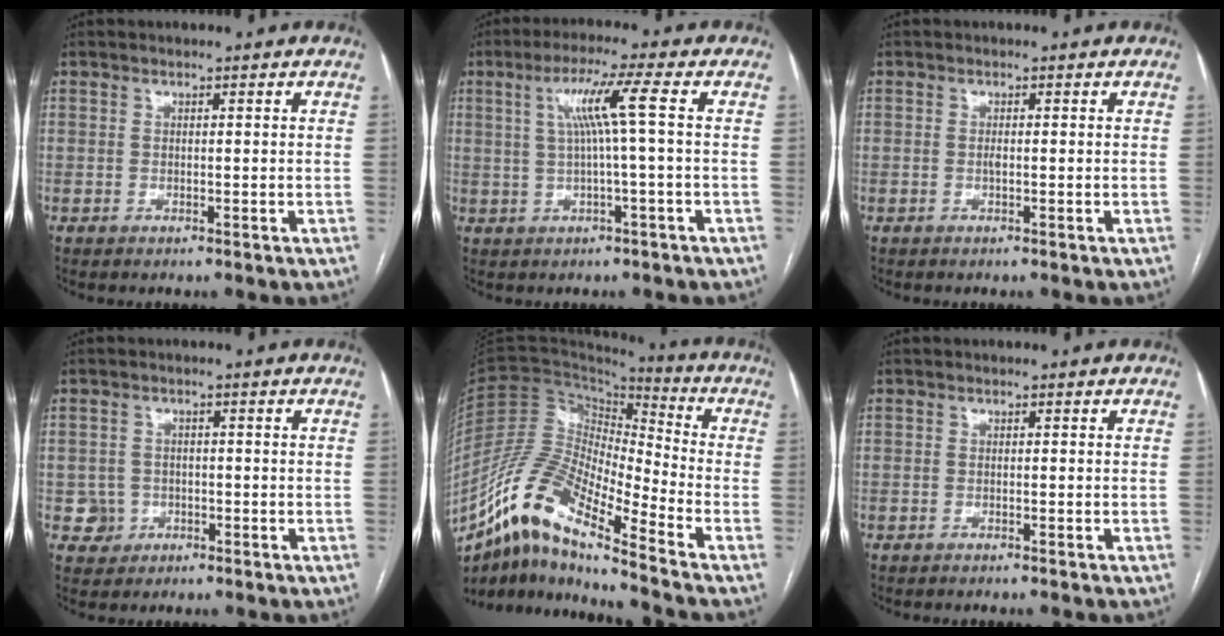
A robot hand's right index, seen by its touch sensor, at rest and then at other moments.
{"total": 6.5, "force": [1.1, -1.3, 6.3], "torque": [-0.119, 0.014, 0.028]}
{"total": 0.6, "force": [-0.3, 0.1, 0.5], "torque": [-0.013, 0.001, -0.006]}
{"total": 3.0, "force": [-1.0, 2.9, -0.1], "torque": [0.012, 0.013, -0.013]}
{"total": 16.1, "force": [-11.2, 2.5, 11.3], "torque": [-0.227, 0.007, -0.207]}
{"total": 2.3, "force": [-2.1, 0.2, 0.8], "torque": [-0.011, -0.002, -0.024]}